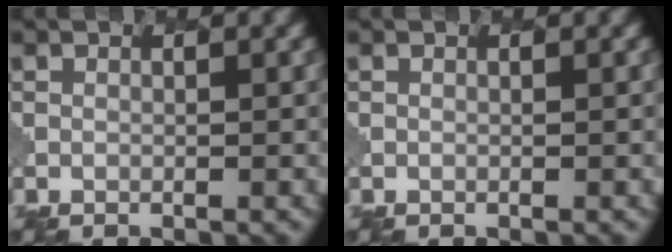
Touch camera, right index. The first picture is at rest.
{"total": 0.0}